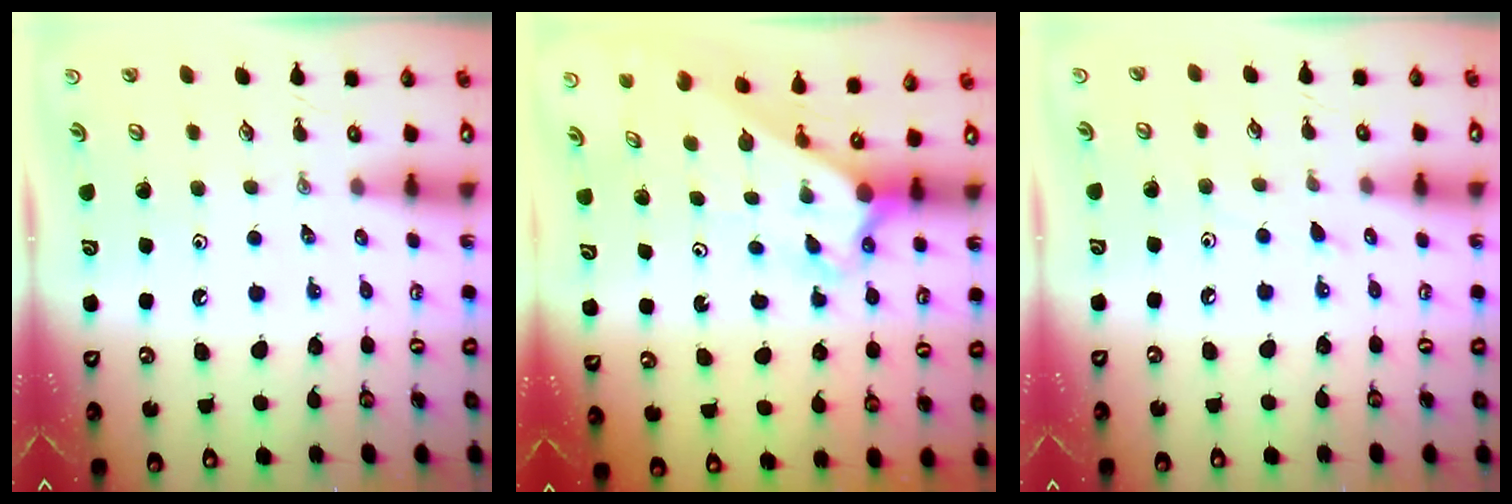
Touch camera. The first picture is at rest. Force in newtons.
{"total": 2.6, "press": 2.6, "slide": 0.2}
{"total": 3.9, "press": 3.8, "slide": 0.5}